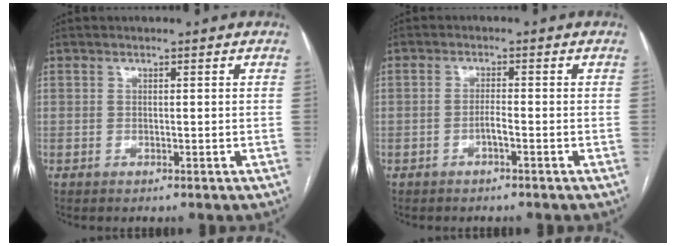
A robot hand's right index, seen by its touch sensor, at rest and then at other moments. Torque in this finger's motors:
{"motor_torque": [-0.03, -0.28, 0.14, 0.04]}